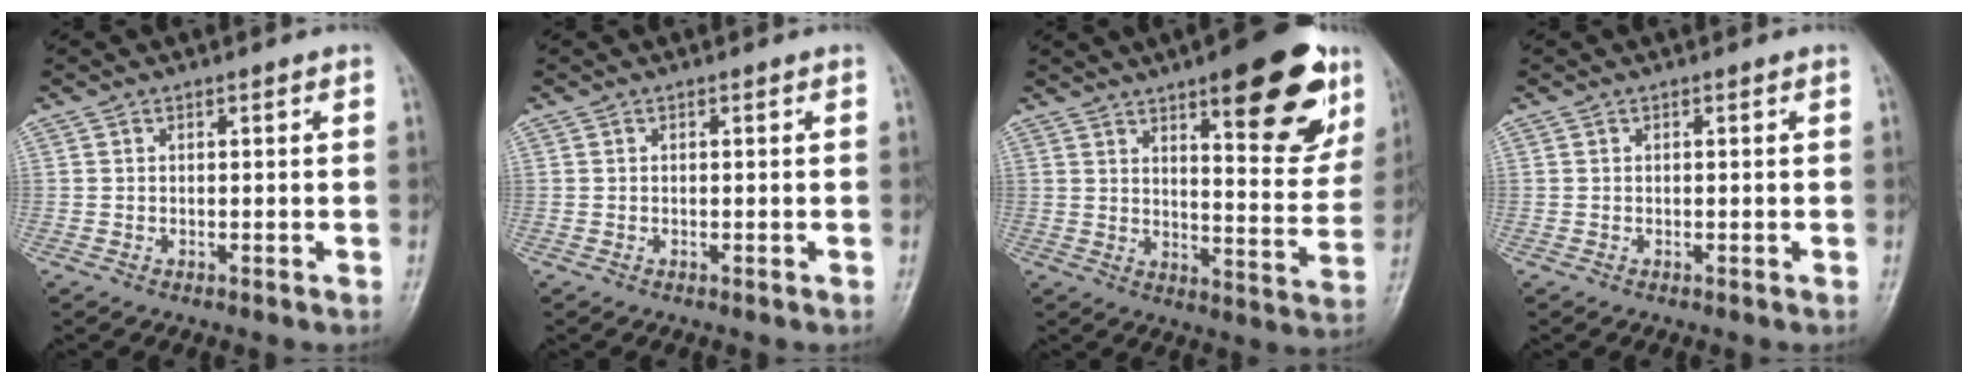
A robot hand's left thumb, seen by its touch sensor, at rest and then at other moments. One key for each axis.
{"total": 0.0}
{"total": 20.2, "fx": 11.2, "fy": 6.5, "fz": 15.5, "tx": -0.160, "ty": -0.048, "tz": 0.152}
{"total": 0.0}